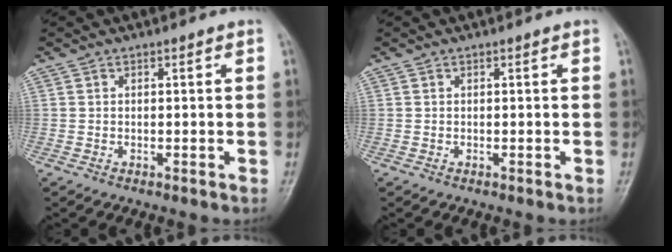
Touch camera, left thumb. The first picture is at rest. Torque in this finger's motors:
{"motor_torque": [0.00, 0.00, 0.00, 0.00, 0.00]}